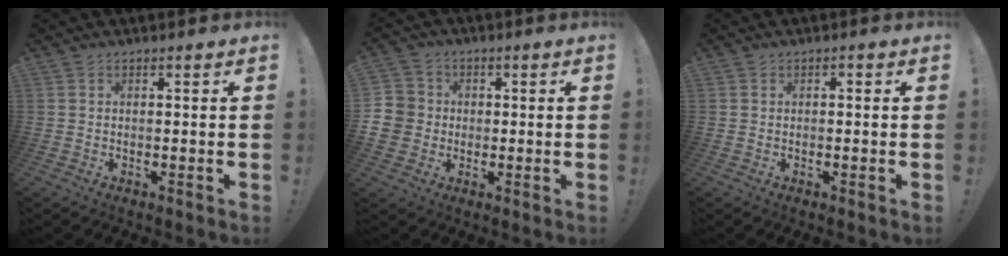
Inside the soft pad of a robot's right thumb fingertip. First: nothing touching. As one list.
[{"total": 7.1, "force": [-0.3, 6.9, 1.6], "torque": [-0.039, 0.012, -0.004]}, {"total": 0.9, "force": [-0.7, 0.5, 0.3], "torque": [-0.003, 0.004, -0.014]}]